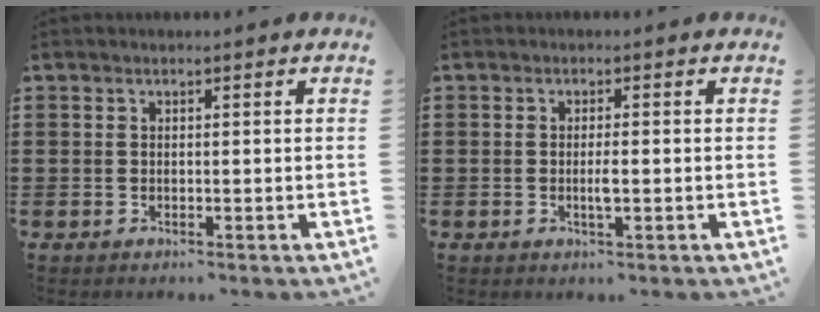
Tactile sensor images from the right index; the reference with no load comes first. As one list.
[{"total": 2.1, "force": [-0.4, 0.3, 2.0], "torque": [-0.038, -0.001, -0.007]}]